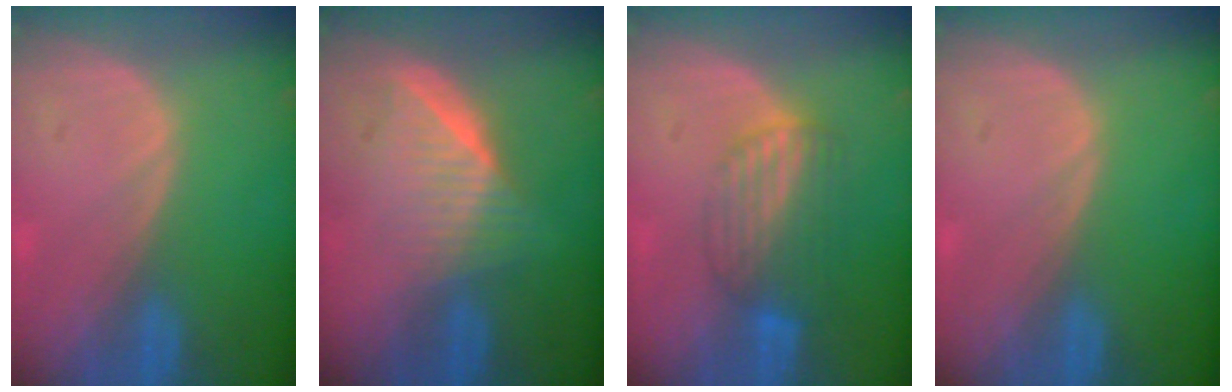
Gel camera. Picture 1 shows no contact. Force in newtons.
{"total": 6.5, "press": 5.9, "slide": 2.9}
{"total": 6.9, "press": 6.0, "slide": 3.5}
{"total": 0.0}